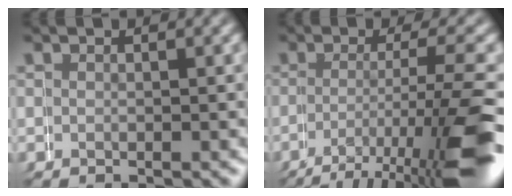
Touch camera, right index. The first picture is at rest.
{"total": 8.1, "force": [-3.5, 1.3, 7.2], "torque": [-0.112, -0.024, -0.039]}